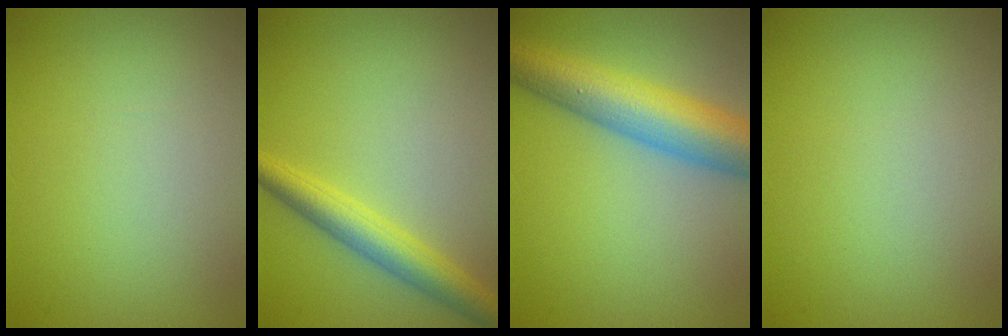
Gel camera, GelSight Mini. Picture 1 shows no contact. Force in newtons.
{"total": 3.8, "press": 3.8, "slide": 0.1}
{"total": 8.3, "press": 8.3, "slide": 0.3}
{"total": 0.0}